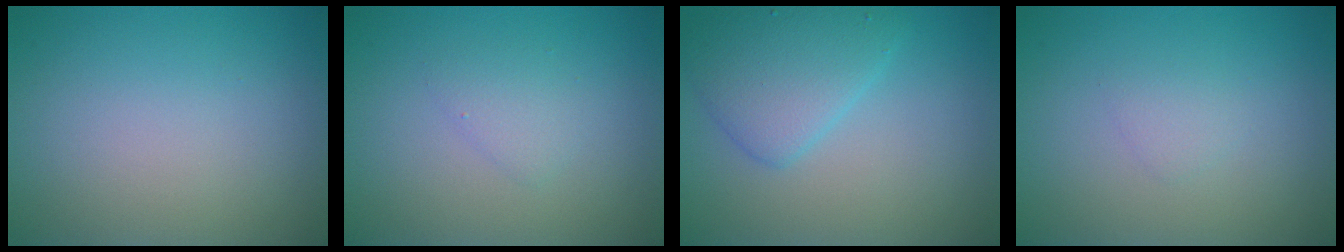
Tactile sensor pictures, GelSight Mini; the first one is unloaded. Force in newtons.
{"total": 1.3, "press": 1.3, "slide": 0.1}
{"total": 3.0, "press": 3.0, "slide": 0.1}
{"total": 0.9, "press": 0.9, "slide": 0.1}